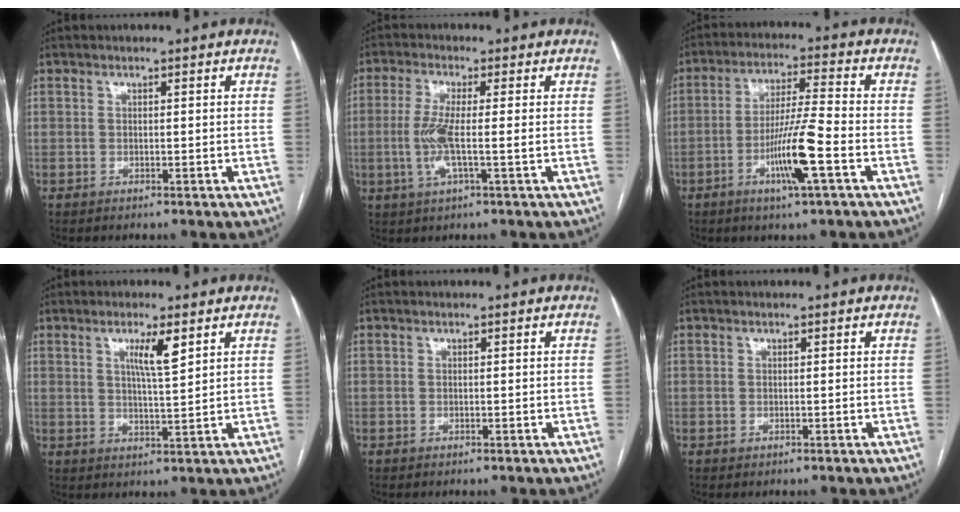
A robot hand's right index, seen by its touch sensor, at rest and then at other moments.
{"total": 5.9, "force": [-0.6, 0.3, 5.8], "torque": [-0.131, -0.008, -0.015]}
{"total": 9.8, "force": [-3.7, -0.2, 9.1], "torque": [-0.175, -0.007, -0.068]}
{"total": 4.9, "force": [2.4, 0.2, 4.3], "torque": [-0.074, -0.003, 0.042]}
{"total": 0.0}
{"total": 0.0}